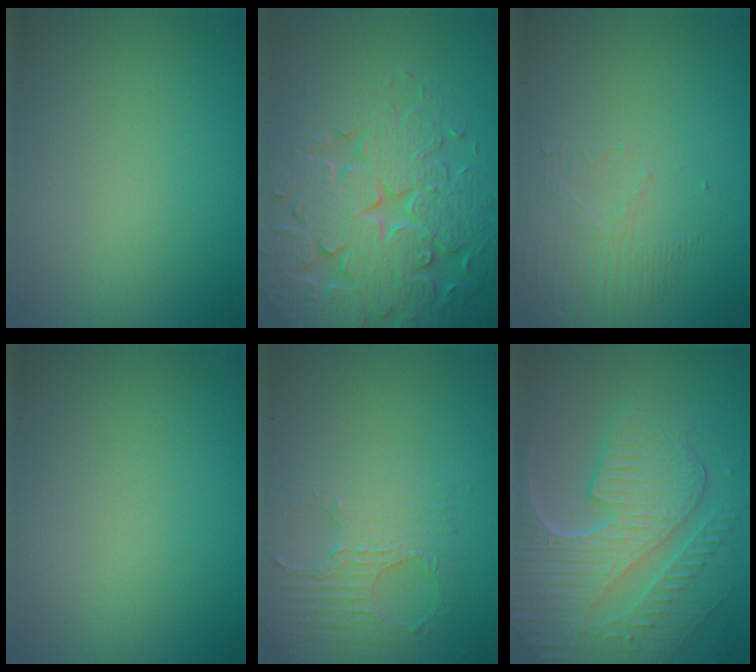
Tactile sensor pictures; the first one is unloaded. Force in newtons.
{"total": 7.8, "press": 7.6, "slide": 1.6}
{"total": 1.6, "press": 0.7, "slide": 1.4}
{"total": 0.0}
{"total": 2.8, "press": 2.5, "slide": 1.3}
{"total": 9.4, "press": 6.4, "slide": 6.9}